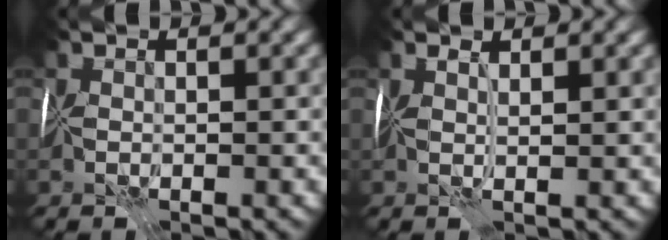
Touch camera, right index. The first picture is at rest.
{"total": 1.6, "force": [1.0, -1.1, -0.4], "torque": [0.010, 0.001, 0.024]}